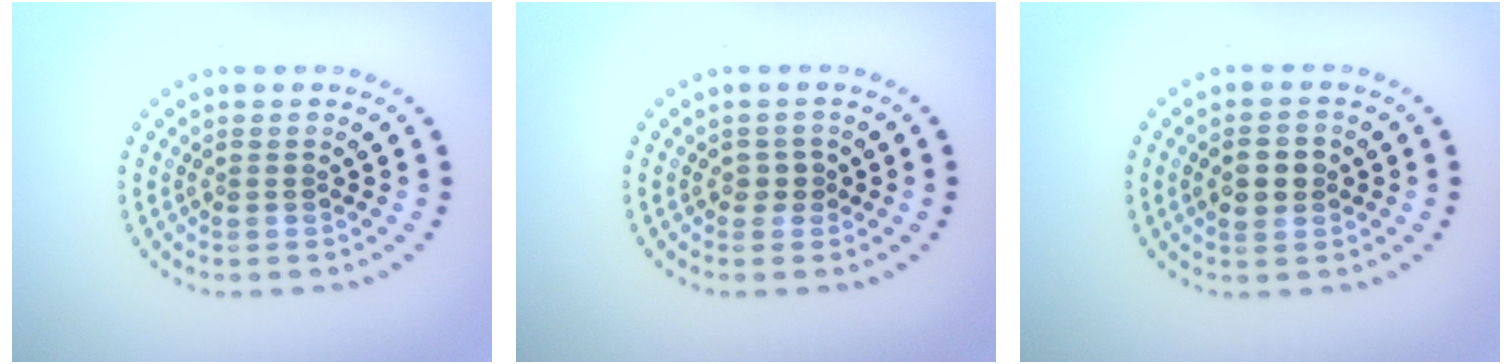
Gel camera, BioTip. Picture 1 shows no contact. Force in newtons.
{"total": 1.0, "press": 0.9, "slide": 0.5}
{"total": 2.8, "press": 2.8, "slide": 0.1}